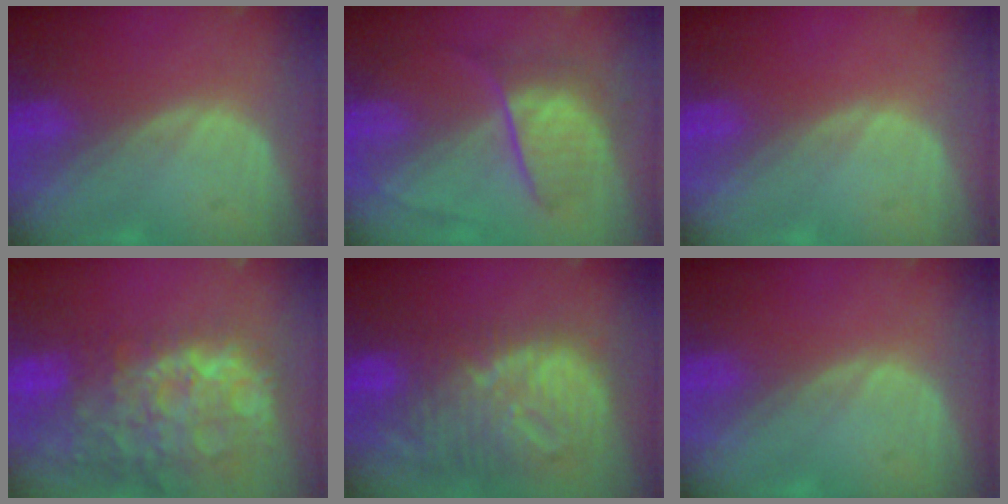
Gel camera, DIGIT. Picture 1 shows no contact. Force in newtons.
{"total": 6.7, "press": 6.6, "slide": 1.1}
{"total": 0.0}
{"total": 15.0, "press": 12.2, "slide": 8.7}
{"total": 12.6, "press": 11.0, "slide": 6.2}
{"total": 0.0}